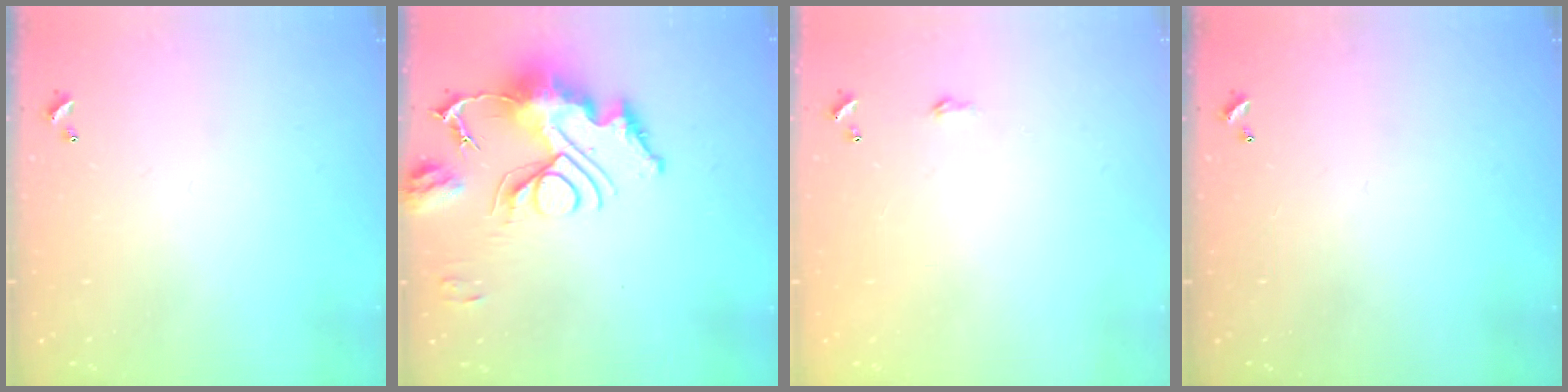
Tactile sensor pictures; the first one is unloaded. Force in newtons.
{"total": 15.1, "press": 15.0, "slide": 1.8}
{"total": 1.8, "press": 1.8, "slide": 0.3}
{"total": 0.0}